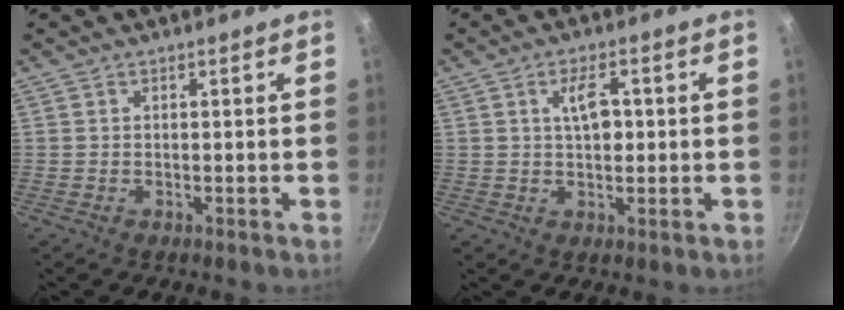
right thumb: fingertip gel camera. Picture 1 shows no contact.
{"total": 5.2, "force": [0.8, 2.5, 4.5], "torque": [-0.063, 0.006, 0.012]}